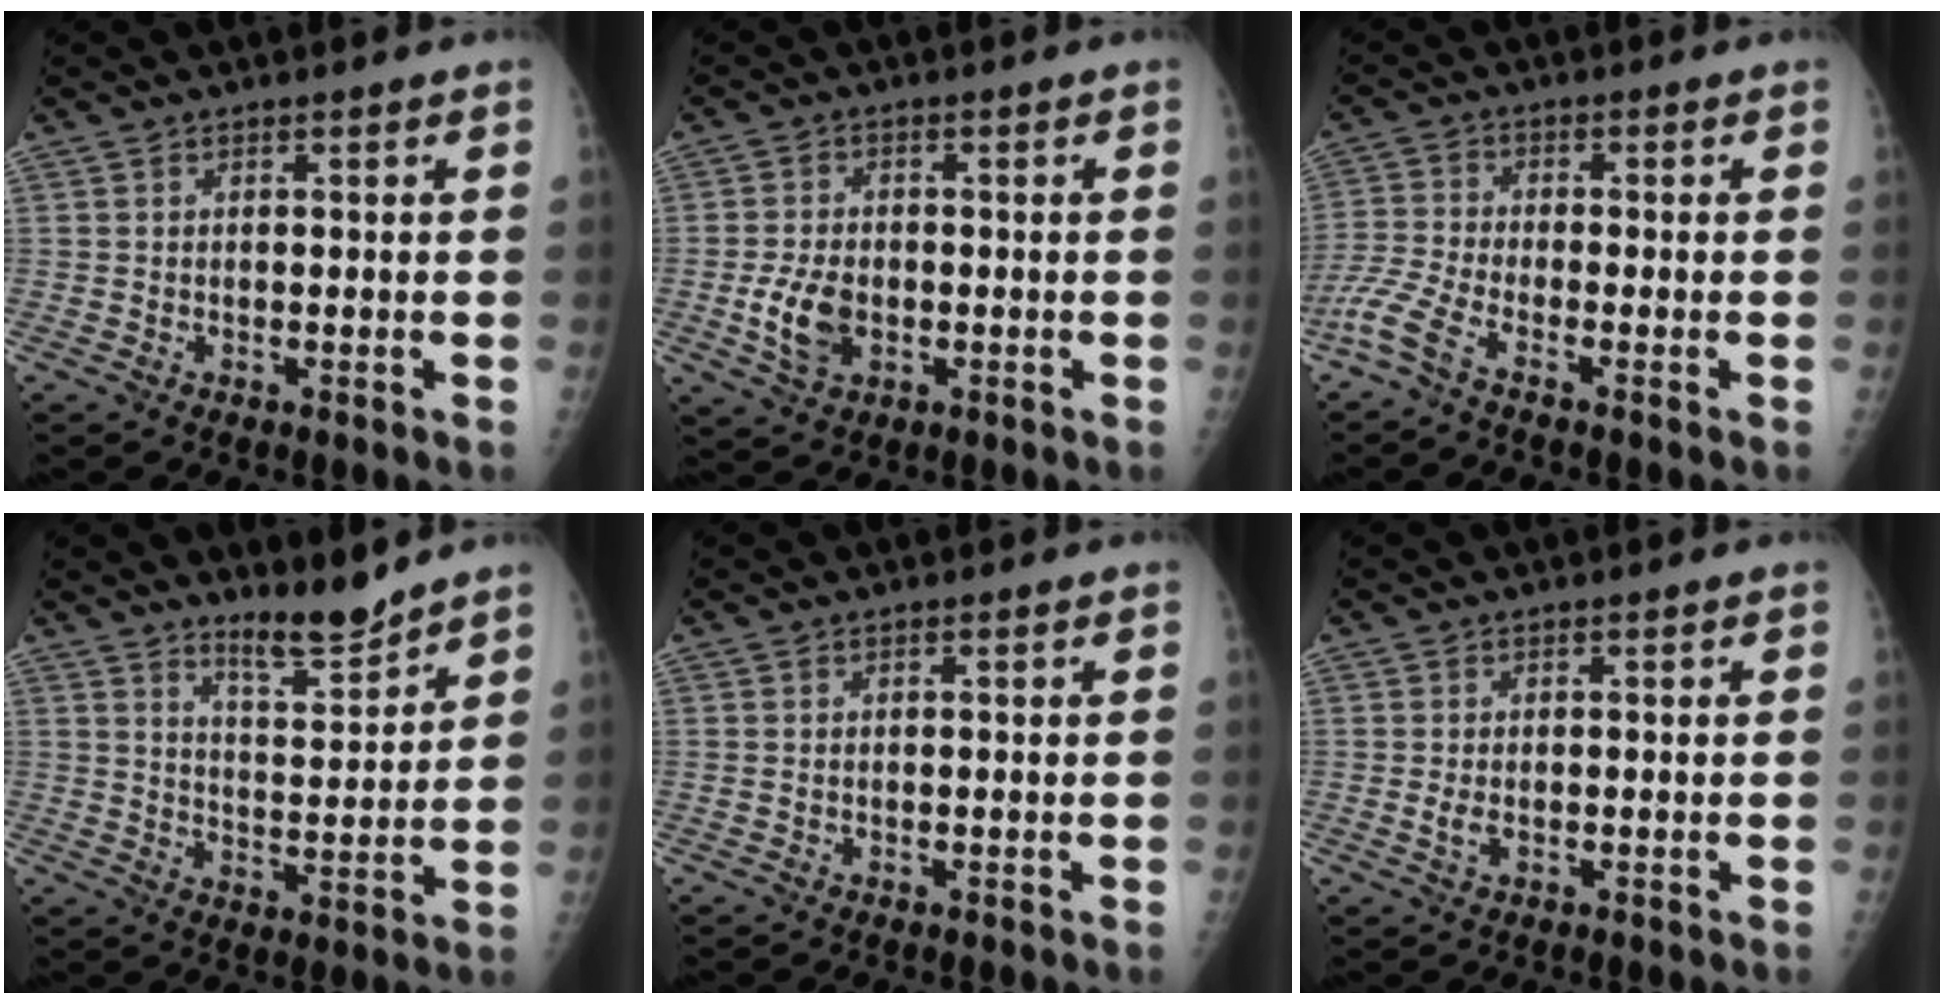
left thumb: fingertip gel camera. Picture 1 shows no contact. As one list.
[{"total": 6.4, "force": [-1.4, 4.3, 4.5], "torque": [-0.079, 0.001, -0.022]}, {"total": 5.7, "force": [-4.0, 0.9, 4.0], "torque": [-0.105, 0.001, -0.097]}, {"total": 6.7, "force": [6.0, 0.8, 2.7], "torque": [-0.031, -0.059, 0.105]}, {"total": 0.0}, {"total": 1.5, "force": [0.0, 0.9, 1.2], "torque": [-0.023, -0.003, 0.003]}]